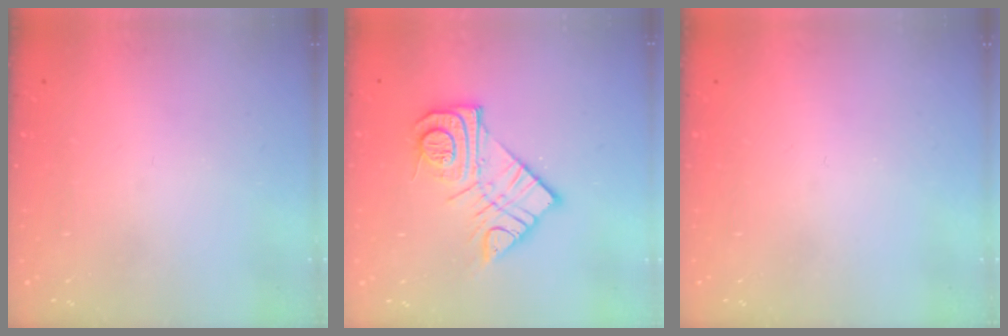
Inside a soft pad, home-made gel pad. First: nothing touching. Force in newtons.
{"total": 14.1, "press": 14.1, "slide": 1.0}
{"total": 0.0}